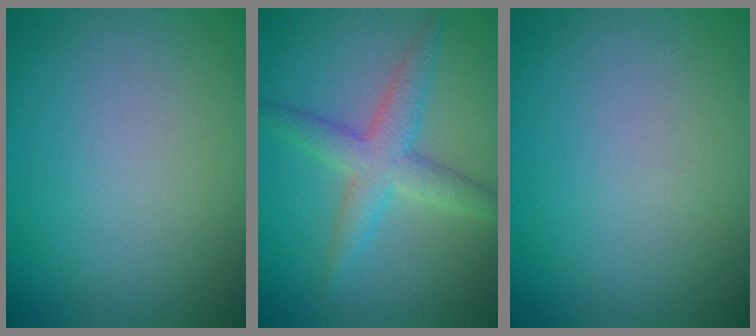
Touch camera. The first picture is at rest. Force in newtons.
{"total": 3.9, "press": 3.9, "slide": 0.1}
{"total": 0.0}